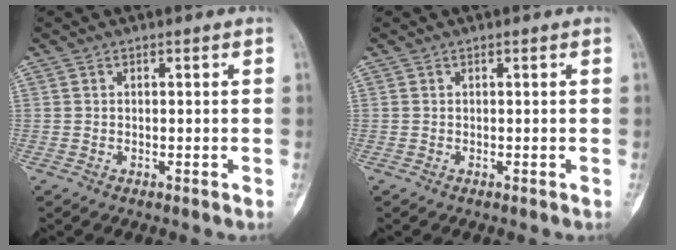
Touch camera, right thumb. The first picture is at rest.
{"total": 0.0}